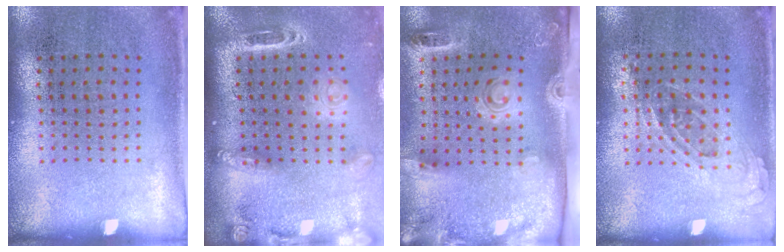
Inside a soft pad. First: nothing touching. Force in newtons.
{"total": 2.5, "press": 1.8, "slide": 1.7}
{"total": 2.8, "press": 2.0, "slide": 2.0}
{"total": 0.8, "press": 0.7, "slide": 0.4}